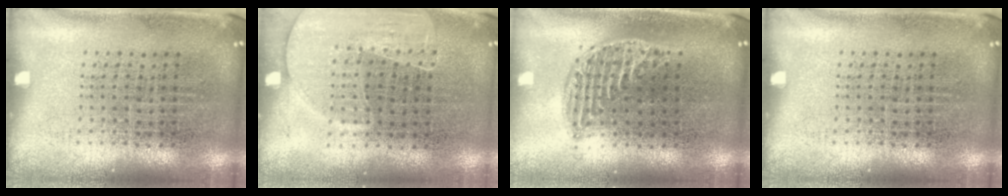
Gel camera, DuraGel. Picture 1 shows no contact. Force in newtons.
{"total": 1.6, "press": 1.4, "slide": 0.7}
{"total": 1.3, "press": 1.1, "slide": 0.6}
{"total": 0.0}